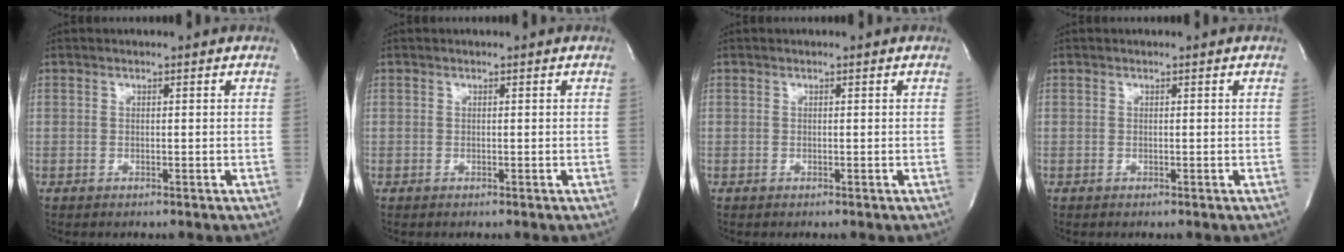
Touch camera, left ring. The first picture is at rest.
{"total": 0.0}
{"total": 0.0}
{"total": 0.0}